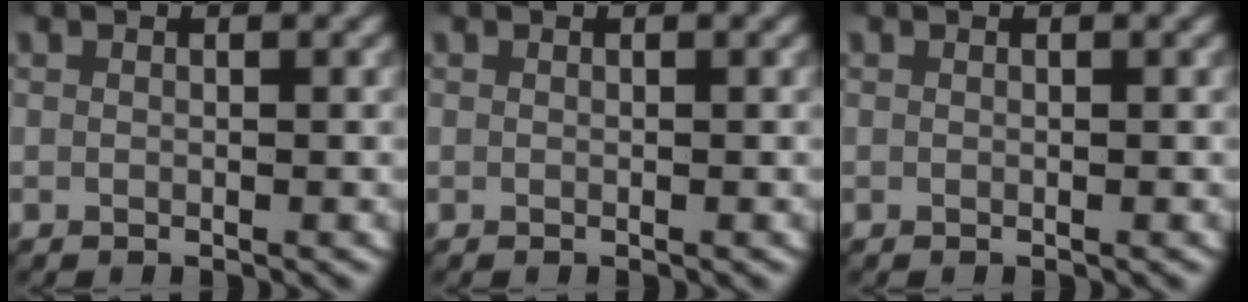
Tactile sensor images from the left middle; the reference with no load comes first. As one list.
[{"total": 0.0}, {"total": 0.0}]